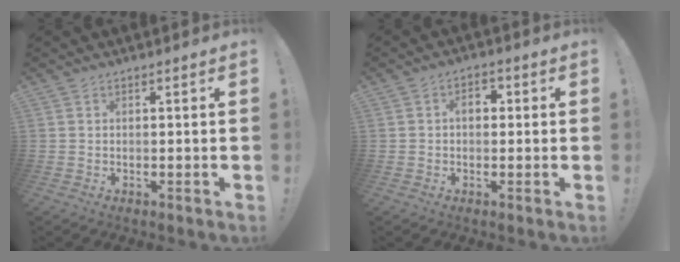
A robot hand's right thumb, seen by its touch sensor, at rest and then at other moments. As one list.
[{"total": 4.1, "force": [0.4, 2.7, 3.1], "torque": [-0.040, 0.004, -0.001]}]